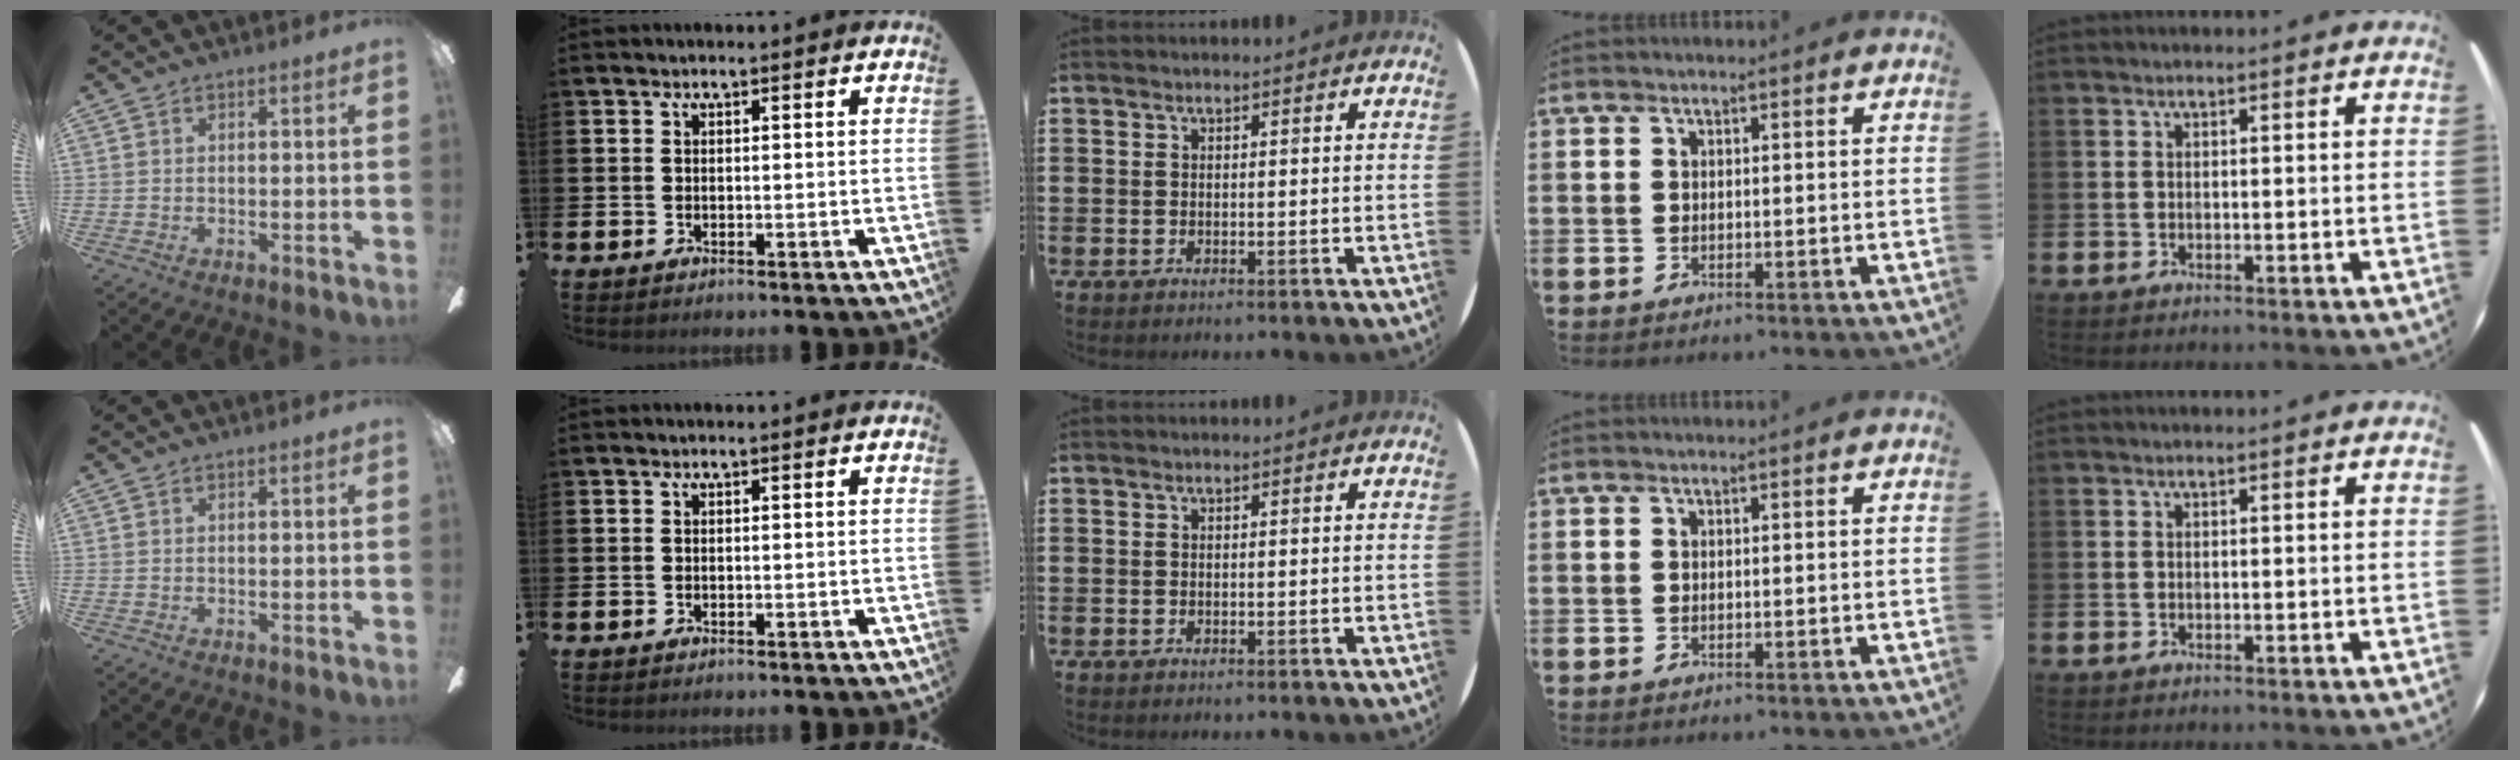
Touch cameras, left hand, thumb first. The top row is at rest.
{}